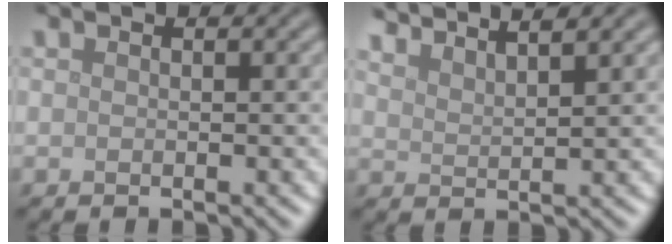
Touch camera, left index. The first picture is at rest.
{"total": 5.4, "force": [4.8, 1.1, 2.1], "torque": [-0.012, 0.021, 0.048]}